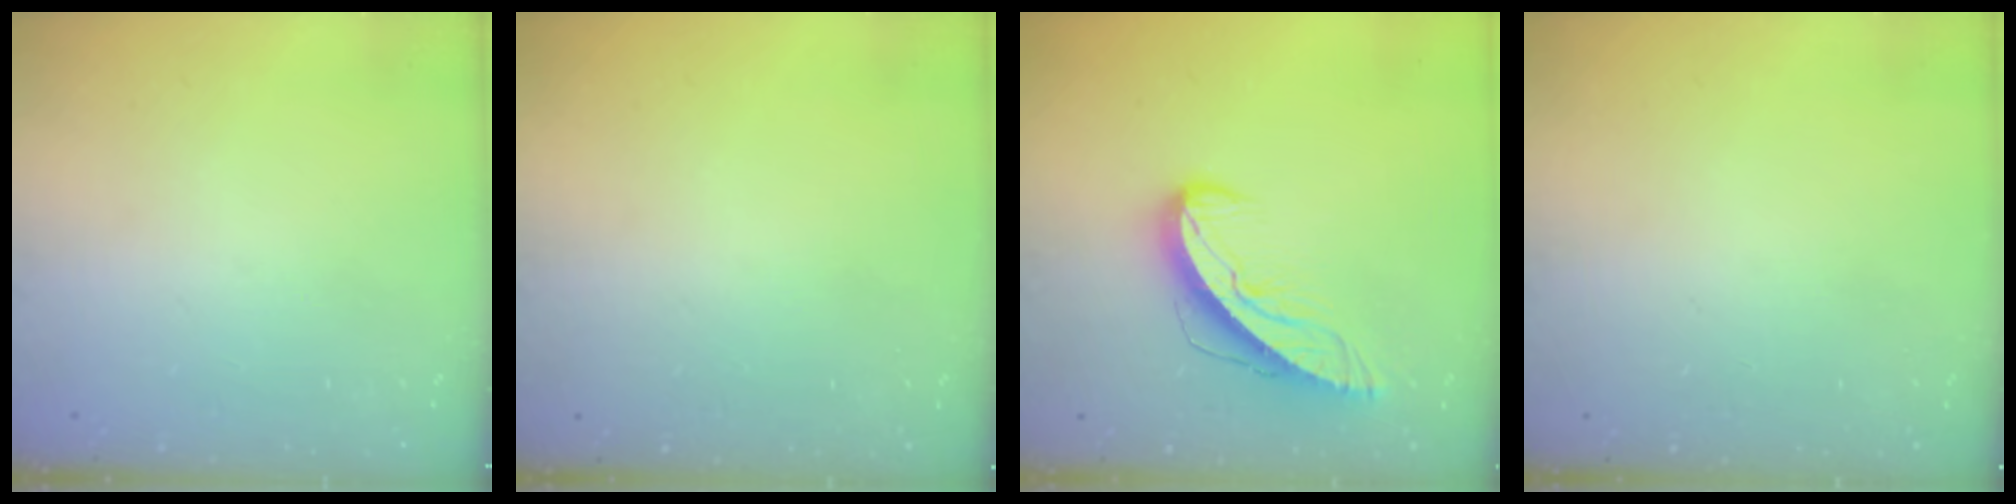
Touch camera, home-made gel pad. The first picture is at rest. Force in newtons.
{"total": 0.0}
{"total": 10.0, "press": 10.0, "slide": 1.1}
{"total": 0.0}